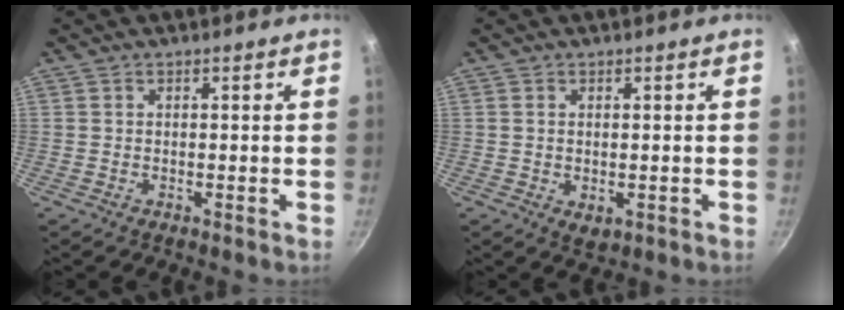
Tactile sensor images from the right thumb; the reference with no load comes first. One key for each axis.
{"total": 2.7, "fx": -0.2, "fy": 1.7, "fz": 2.1, "tx": -0.030, "ty": -0.008, "tz": 0.000}